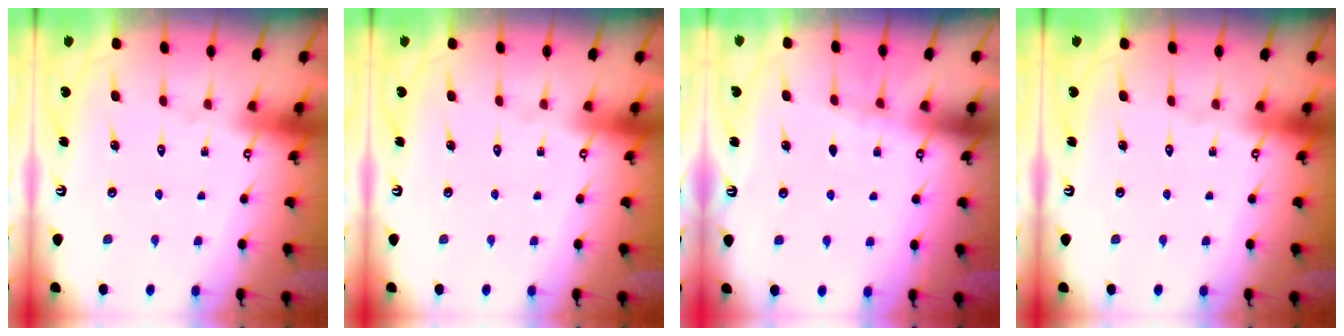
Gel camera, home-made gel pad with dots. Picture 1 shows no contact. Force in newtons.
{"total": 0.0}
{"total": 3.0, "press": 2.9, "slide": 0.4}
{"total": 0.0}